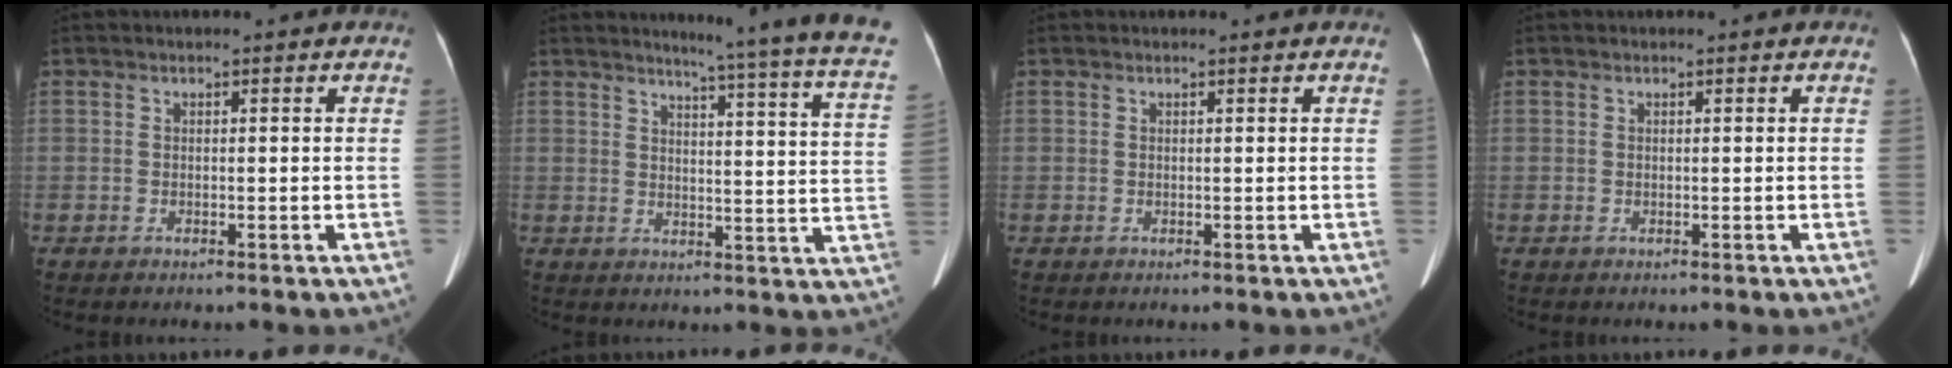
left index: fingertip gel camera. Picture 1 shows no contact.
{"total": 18.6, "force": [16.3, -1.5, 8.7], "torque": [-0.115, -0.085, 0.175]}
{"total": 0.0}
{"total": 0.0}